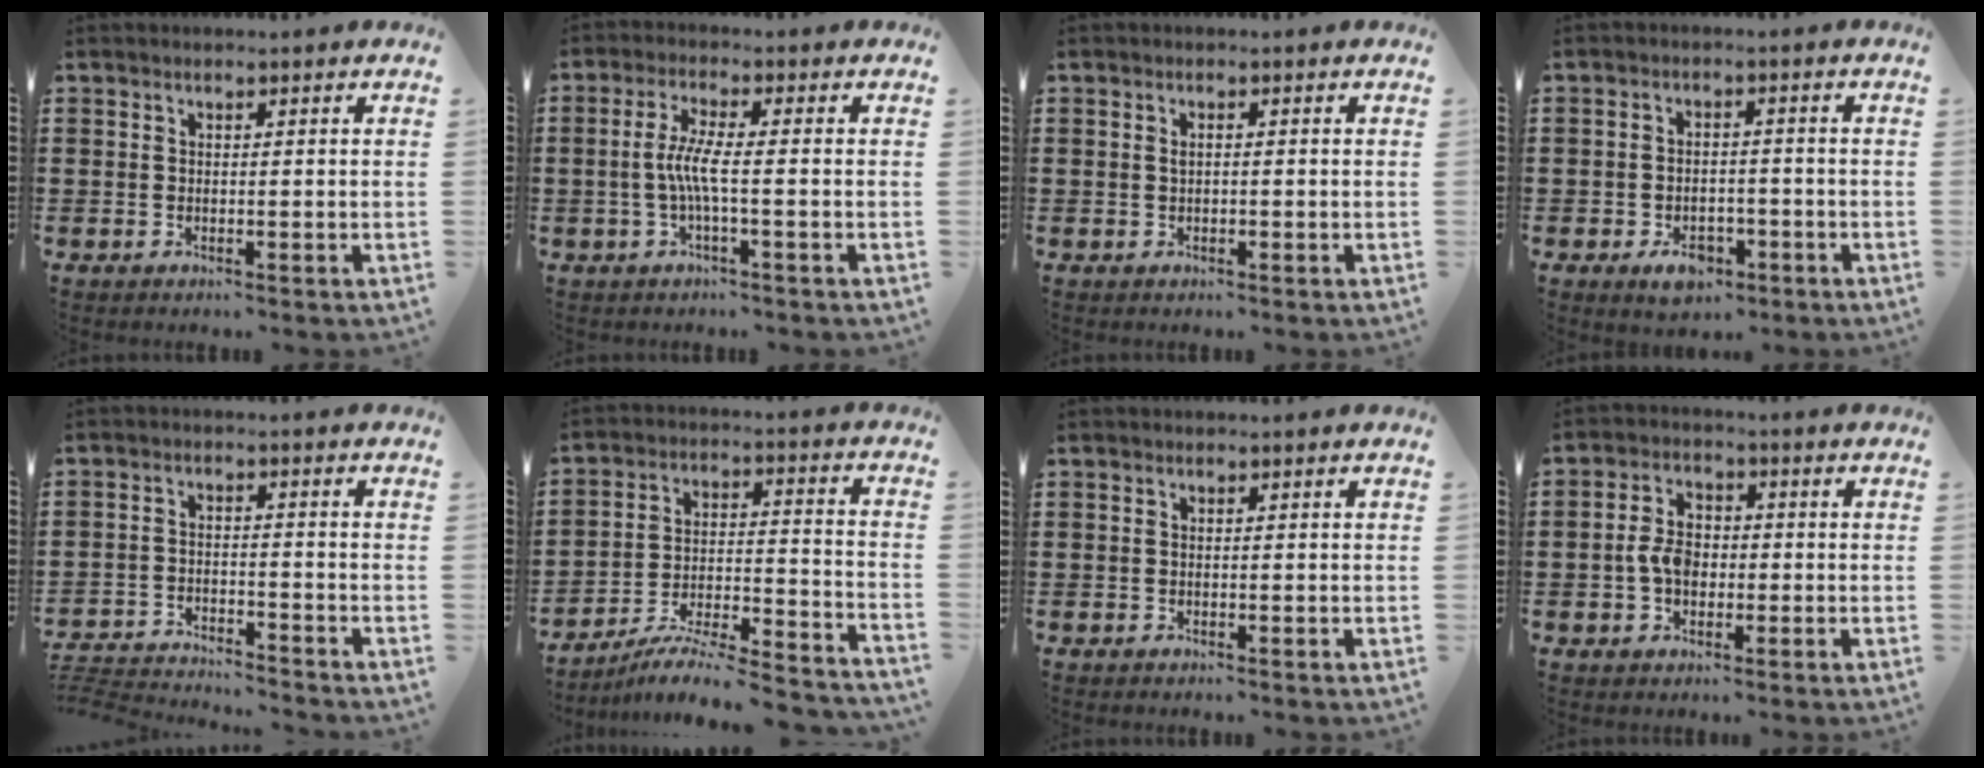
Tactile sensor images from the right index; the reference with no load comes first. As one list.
[{"total": 4.8, "force": [-0.8, 0.3, 4.7], "torque": [-0.108, -0.009, -0.026]}, {"total": 0.8, "force": [0.0, 0.4, 0.7], "torque": [-0.016, 0.000, 0.000]}, {"total": 4.1, "force": [-2.2, 2.5, 2.3], "torque": [-0.032, 0.004, -0.042]}, {"total": 3.7, "force": [-3.7, -0.1, 0.1], "torque": [-0.014, -0.001, -0.083]}, {"total": 7.0, "force": [-6.5, 0.2, 2.7], "torque": [-0.047, -0.006, -0.132]}, {"total": 0.0}, {"total": 4.5, "force": [-0.7, 3.1, 3.2], "torque": [-0.076, 0.004, -0.015]}]